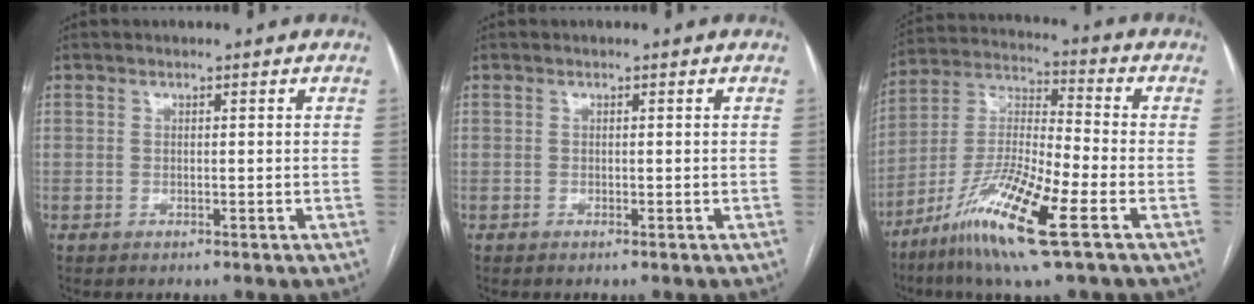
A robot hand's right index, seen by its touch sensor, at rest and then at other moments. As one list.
[{"total": 0.0}, {"total": 16.1, "force": [-8.1, 1.2, 13.8], "torque": [-0.281, -0.025, -0.153]}]